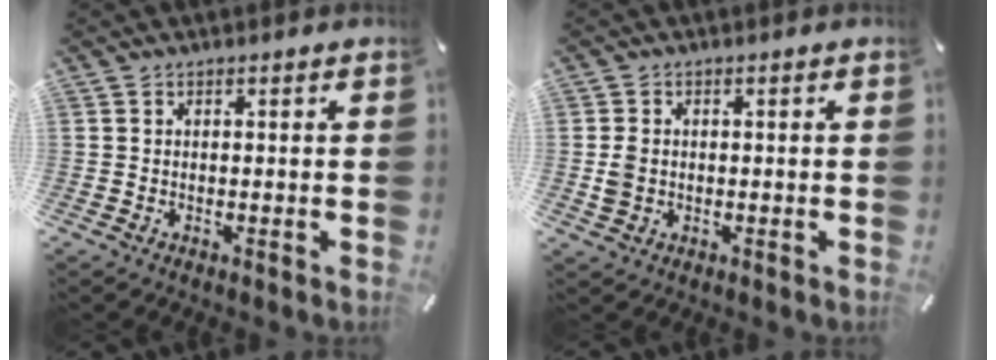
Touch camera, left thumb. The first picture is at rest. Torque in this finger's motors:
{"motor_torque": [-0.35, 0.40, 0.39, 0.02, 0.11]}